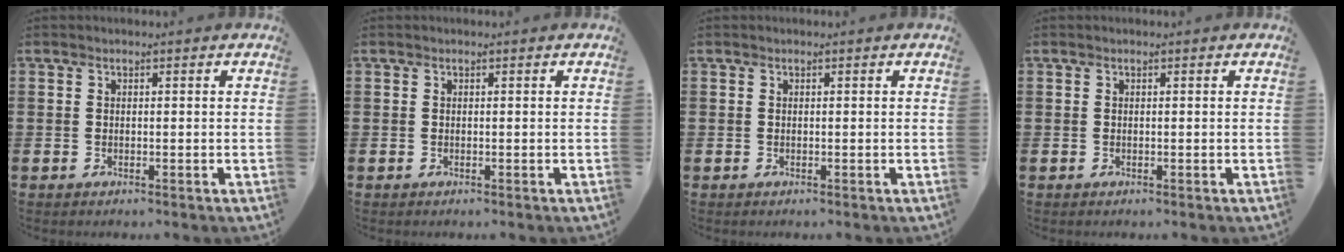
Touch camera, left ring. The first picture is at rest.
{"total": 0.0}
{"total": 0.0}
{"total": 0.0}